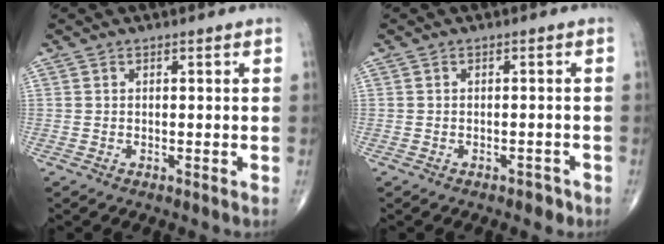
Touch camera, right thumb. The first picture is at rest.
{"total": 1.6, "force": [-1.2, 0.9, 0.6], "torque": [-0.005, 0.008, -0.014]}